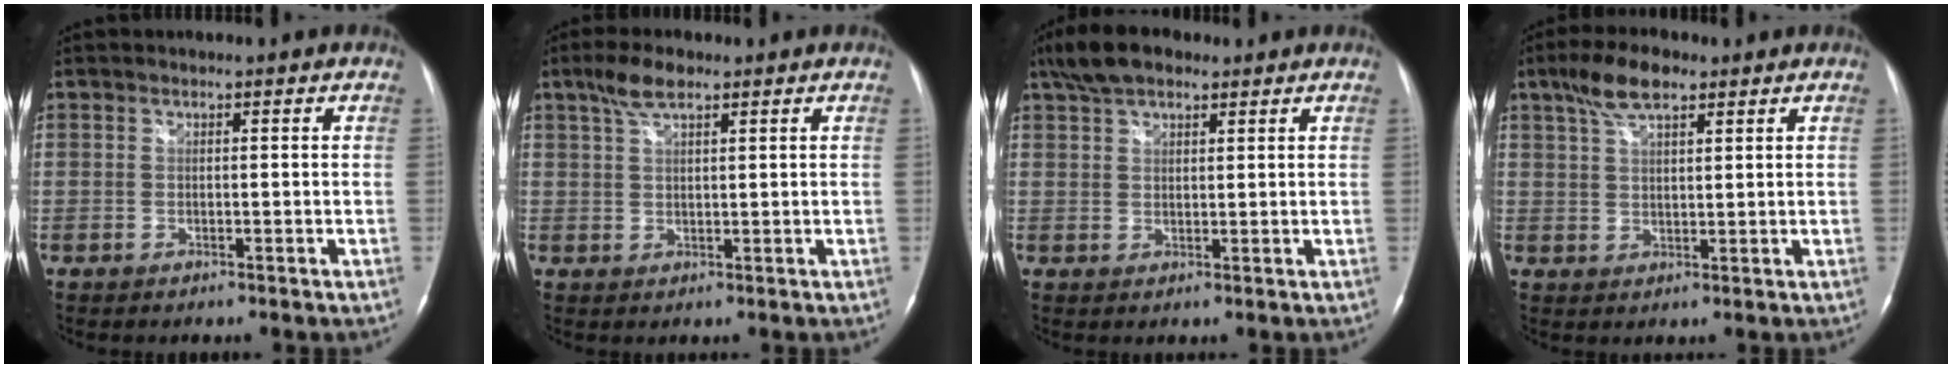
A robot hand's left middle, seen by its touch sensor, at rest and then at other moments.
{"total": 4.1, "force": [2.8, 1.3, 2.7], "torque": [-0.063, 0.010, 0.058]}
{"total": 6.7, "force": [4.8, 2.8, 3.8], "torque": [-0.077, 0.023, 0.088]}
{"total": 6.5, "force": [4.3, 2.3, 4.3], "torque": [-0.091, 0.016, 0.081]}